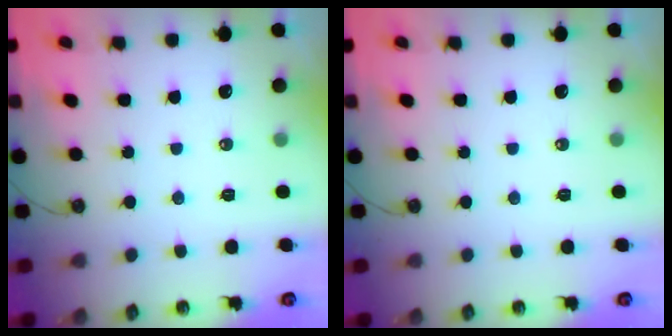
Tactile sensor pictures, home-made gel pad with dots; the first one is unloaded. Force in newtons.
{"total": 0.0}